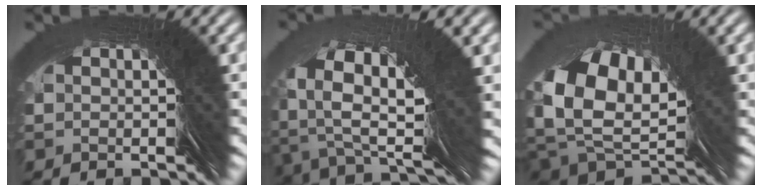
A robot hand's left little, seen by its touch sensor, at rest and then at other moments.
{"total": 4.8, "force": [-0.3, 1.8, 4.4], "torque": [-0.068, 0.004, -0.005]}
{"total": 8.9, "force": [1.1, 5.9, 6.6], "torque": [-0.124, -0.007, 0.014]}